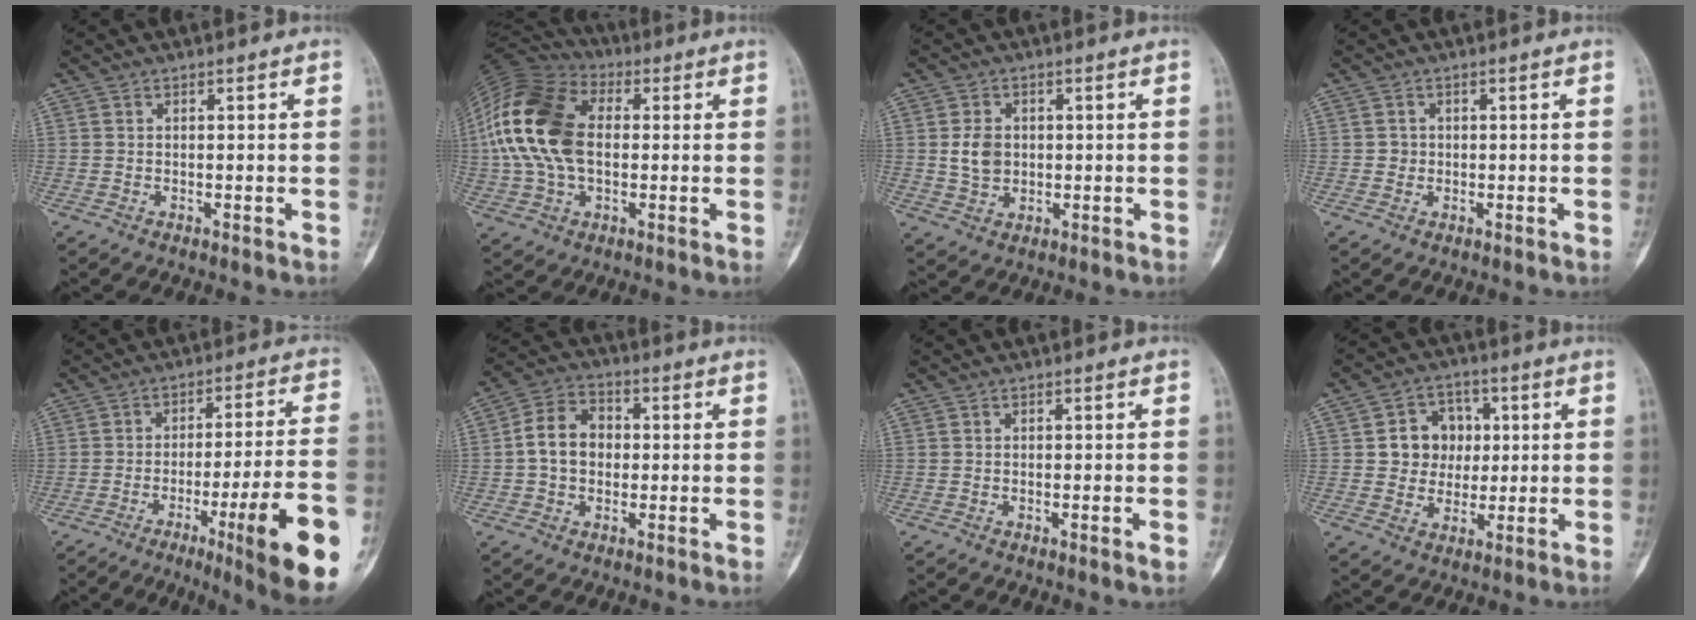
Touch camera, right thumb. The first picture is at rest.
{"total": 19.5, "force": [1.4, 12.5, 14.9], "torque": [-0.311, 0.023, 0.021]}
{"total": 5.2, "force": [0.4, 4.0, 3.3], "torque": [-0.048, -0.002, 0.013]}
{"total": 1.6, "force": [-0.1, 1.5, 0.4], "torque": [0.001, 0.005, -0.001]}
{"total": 19.4, "force": [-7.9, 1.5, 17.6], "torque": [-0.215, 0.014, -0.112]}
{"total": 8.7, "force": [0.0, 6.7, 5.5], "torque": [-0.081, 0.024, -0.010]}
{"total": 1.6, "force": [-0.4, 0.2, 1.6], "torque": [-0.023, -0.004, -0.006]}
{"total": 9.0, "force": [1.4, 7.9, 4.0], "torque": [-0.012, 0.004, 0.021]}